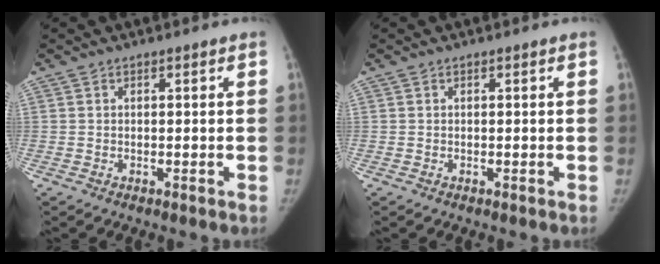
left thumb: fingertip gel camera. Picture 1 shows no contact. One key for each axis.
{"total": 0.0}